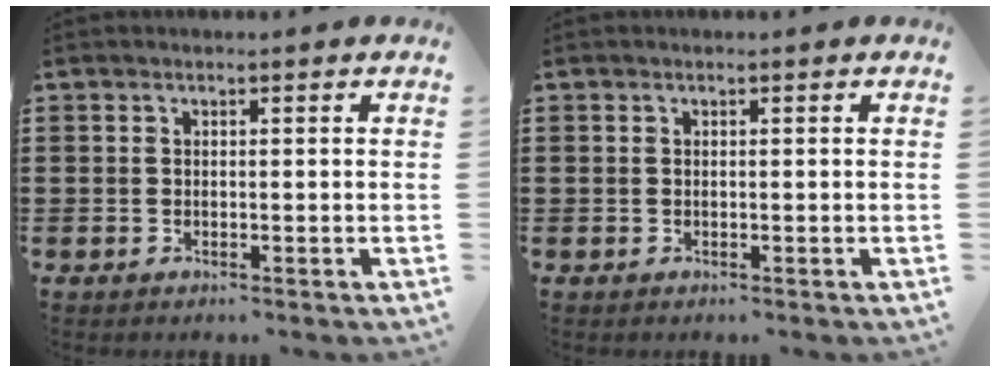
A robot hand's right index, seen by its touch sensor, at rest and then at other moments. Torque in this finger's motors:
{"motor_torque": [0.05, 1.86, -0.01, -0.01]}